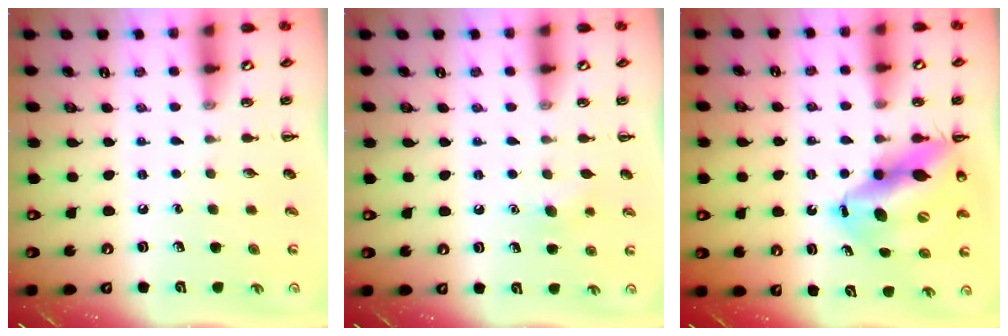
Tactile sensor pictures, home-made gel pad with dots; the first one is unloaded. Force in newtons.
{"total": 5.6, "press": 5.4, "slide": 1.4}
{"total": 15.7, "press": 15.1, "slide": 4.4}